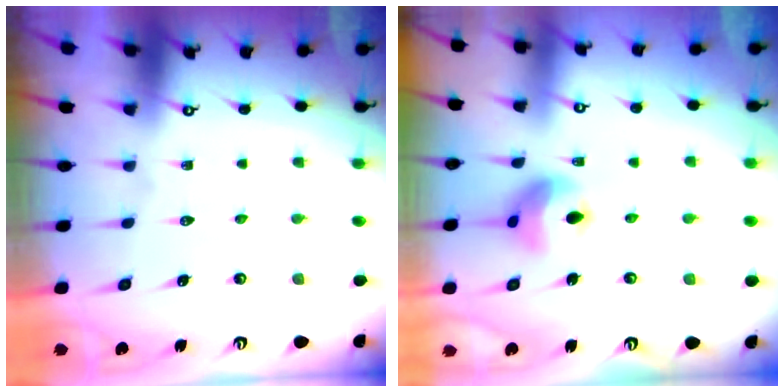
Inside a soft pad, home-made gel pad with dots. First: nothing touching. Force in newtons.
{"total": 9.7, "press": 9.6, "slide": 0.9}